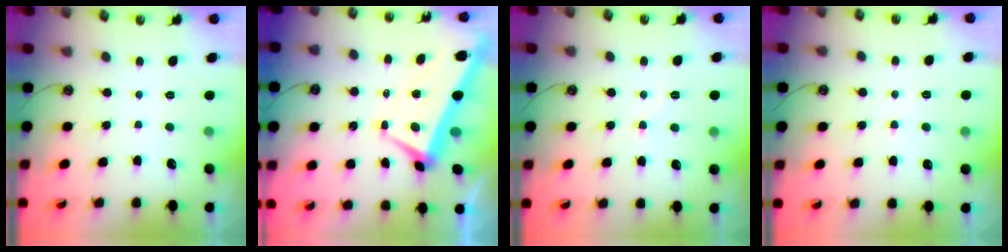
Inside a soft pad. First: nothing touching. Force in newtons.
{"total": 2.0, "press": 1.6, "slide": 1.2}
{"total": 1.1, "press": 1.0, "slide": 0.4}
{"total": 2.2, "press": 2.1, "slide": 0.4}